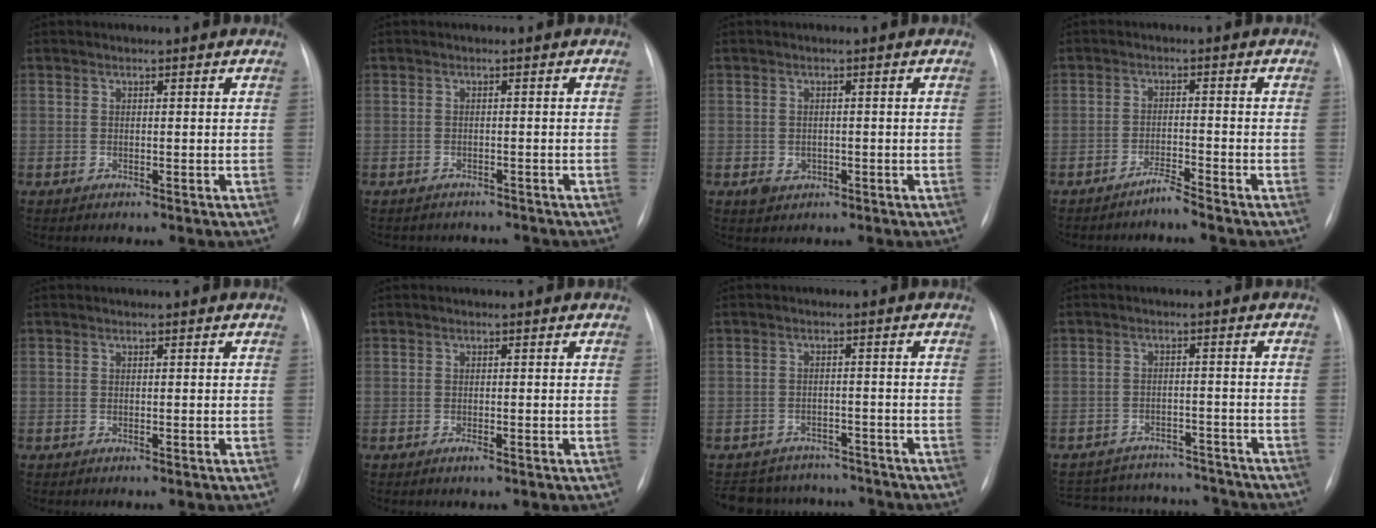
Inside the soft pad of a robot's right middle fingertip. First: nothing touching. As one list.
[{"total": 4.3, "force": [-4.0, 1.7, 0.2], "torque": [0.001, 0.003, -0.046]}, {"total": 2.3, "force": [-0.7, 1.9, 1.0], "torque": [-0.013, 0.001, 0.000]}, {"total": 2.4, "force": [-2.3, -0.6, 0.7], "torque": [-0.012, -0.007, -0.043]}, {"total": 0.0}, {"total": 0.7, "force": [-0.5, 0.0, 0.6], "torque": [-0.013, -0.002, -0.008]}, {"total": 11.7, "force": [-10.6, 4.5, 2.1], "torque": [-0.041, 0.017, -0.132]}, {"total": 16.5, "force": [-15.1, 5.5, 3.6], "torque": [-0.083, 0.015, -0.196]}]